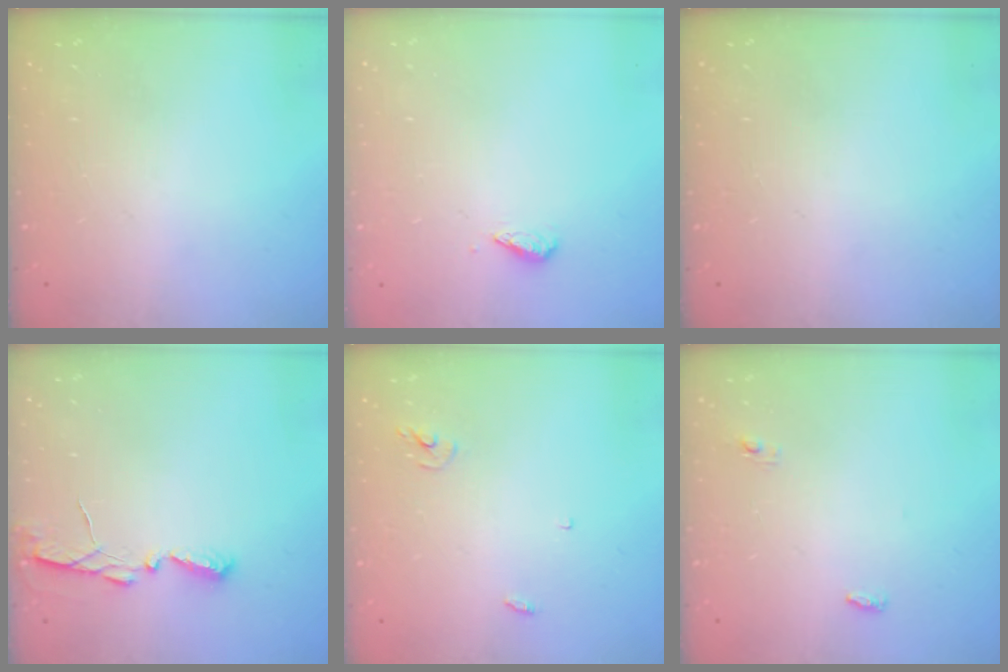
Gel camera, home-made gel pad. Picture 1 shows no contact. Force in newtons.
{"total": 2.7, "press": 2.7, "slide": 0.6}
{"total": 0.0}
{"total": 4.9, "press": 4.9, "slide": 0.3}
{"total": 2.9, "press": 2.9, "slide": 0.2}
{"total": 3.4, "press": 3.3, "slide": 0.9}